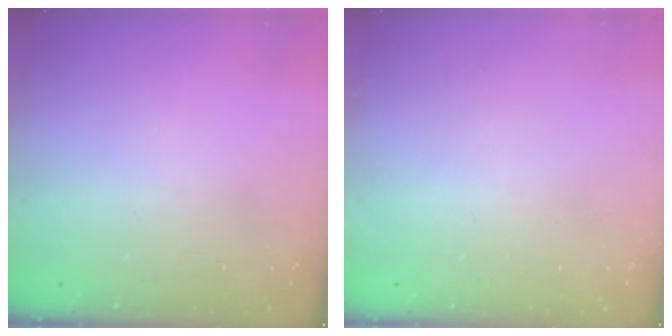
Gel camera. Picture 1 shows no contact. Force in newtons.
{"total": 0.0}